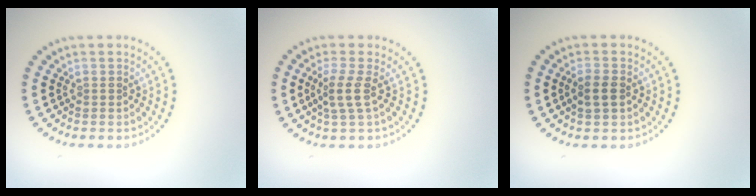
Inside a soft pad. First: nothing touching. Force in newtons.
{"total": 2.2, "press": 1.7, "slide": 1.3}
{"total": 1.9, "press": 1.9, "slide": 0.2}